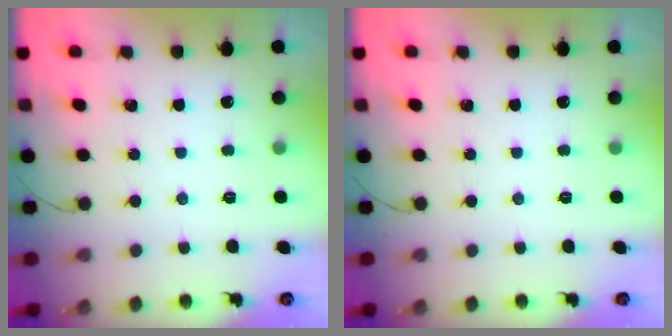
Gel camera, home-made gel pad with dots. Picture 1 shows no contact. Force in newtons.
{"total": 0.0}